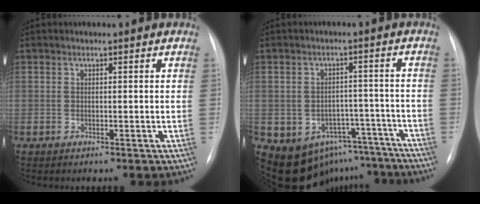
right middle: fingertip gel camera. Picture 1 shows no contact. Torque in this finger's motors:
{"motor_torque": [1.02, -1.13, 0.73, 0.11]}